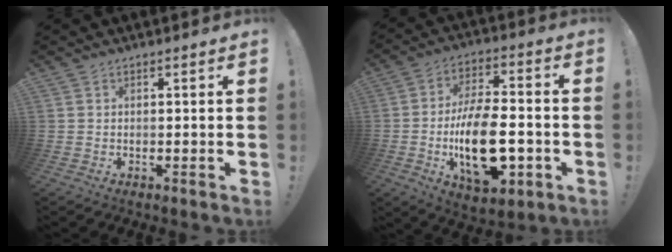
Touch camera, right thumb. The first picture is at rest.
{"total": 21.2, "force": [-5.0, 10.8, 17.5], "torque": [-0.305, 0.014, -0.072]}